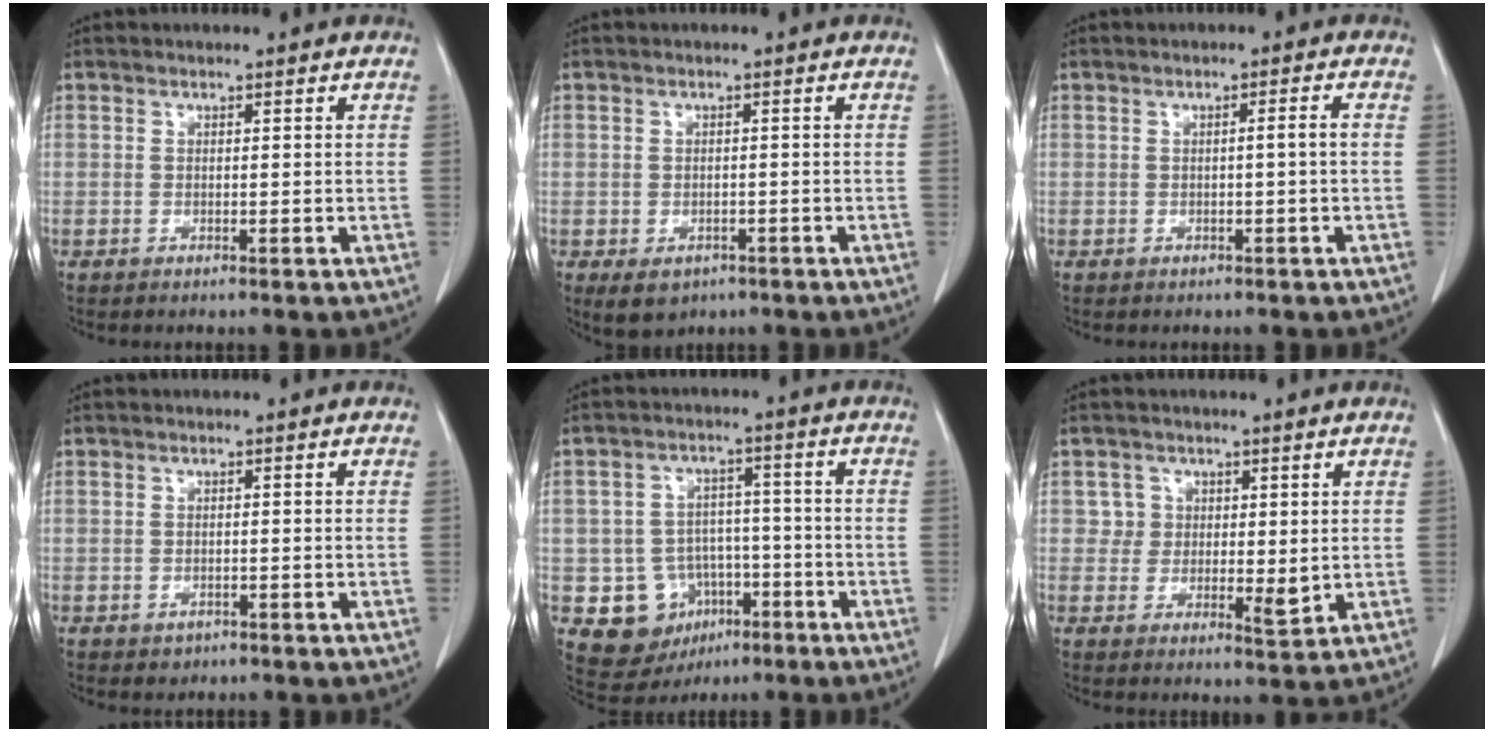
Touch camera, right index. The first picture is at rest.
{"total": 3.9, "force": [-2.0, 2.9, 1.7], "torque": [-0.022, -0.003, -0.019]}
{"total": 1.4, "force": [-0.2, -0.2, 1.4], "torque": [-0.022, 0.002, -0.001]}
{"total": 1.1, "force": [-0.5, 1.0, 0.3], "torque": [-0.006, 0.002, -0.002]}
{"total": 9.5, "force": [-3.6, 8.4, 2.8], "torque": [-0.046, 0.027, -0.042]}
{"total": 4.2, "force": [1.2, 3.6, 1.9], "torque": [-0.015, -0.009, 0.020]}